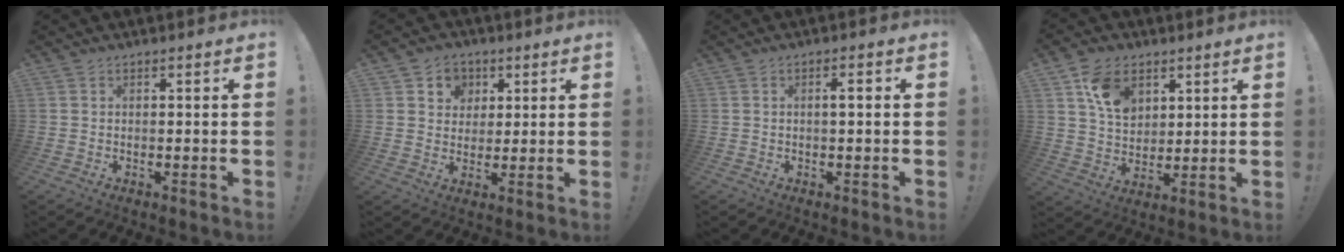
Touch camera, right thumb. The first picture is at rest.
{"total": 6.9, "force": [2.5, 6.3, 1.4], "torque": [-0.017, -0.018, 0.048]}
{"total": 2.0, "force": [0.2, 0.1, 2.0], "torque": [-0.036, 0.002, -0.001]}
{"total": 11.1, "force": [5.8, 7.8, 5.4], "torque": [-0.080, -0.021, 0.113]}